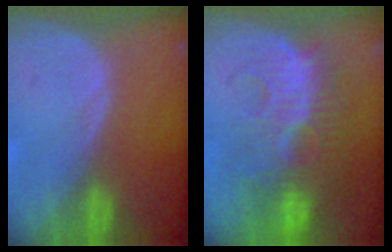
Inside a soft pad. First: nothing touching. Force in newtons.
{"total": 10.8, "press": 9.9, "slide": 4.2}